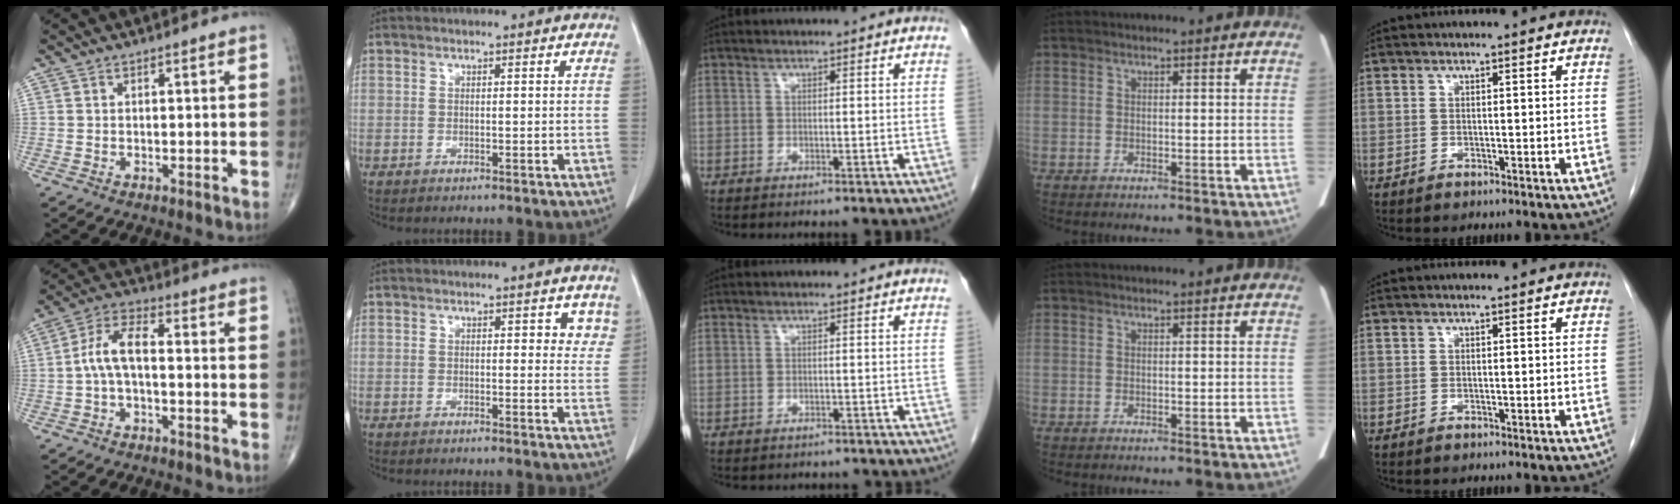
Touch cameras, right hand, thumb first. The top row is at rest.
{"thumb": {"total": 7.2, "force": [-0.9, 3.3, 6.3], "torque": [-0.127, 0.032, -0.026]}, "index": {"total": 3.2, "force": [1.6, 1.7, 2.2], "torque": [-0.011, 0.001, 0.014]}, "middle": {"total": 4.4, "force": [-3.9, 1.8, 1.0], "torque": [-0.012, 0.001, -0.044]}}